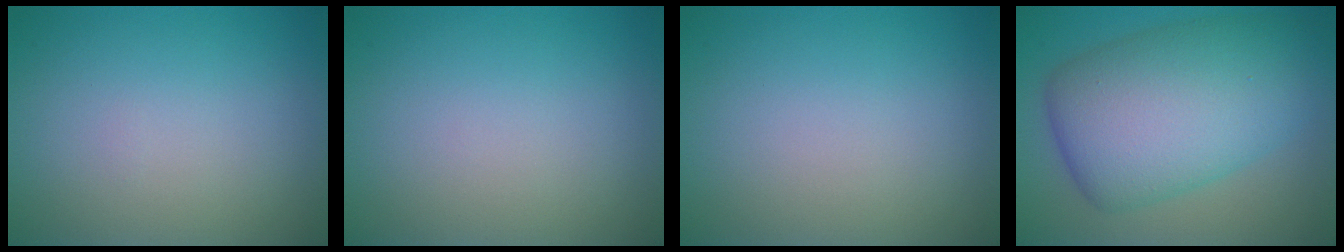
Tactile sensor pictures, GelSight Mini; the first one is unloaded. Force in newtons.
{"total": 0.0}
{"total": 0.0}
{"total": 10.9, "press": 10.9, "slide": 0.1}